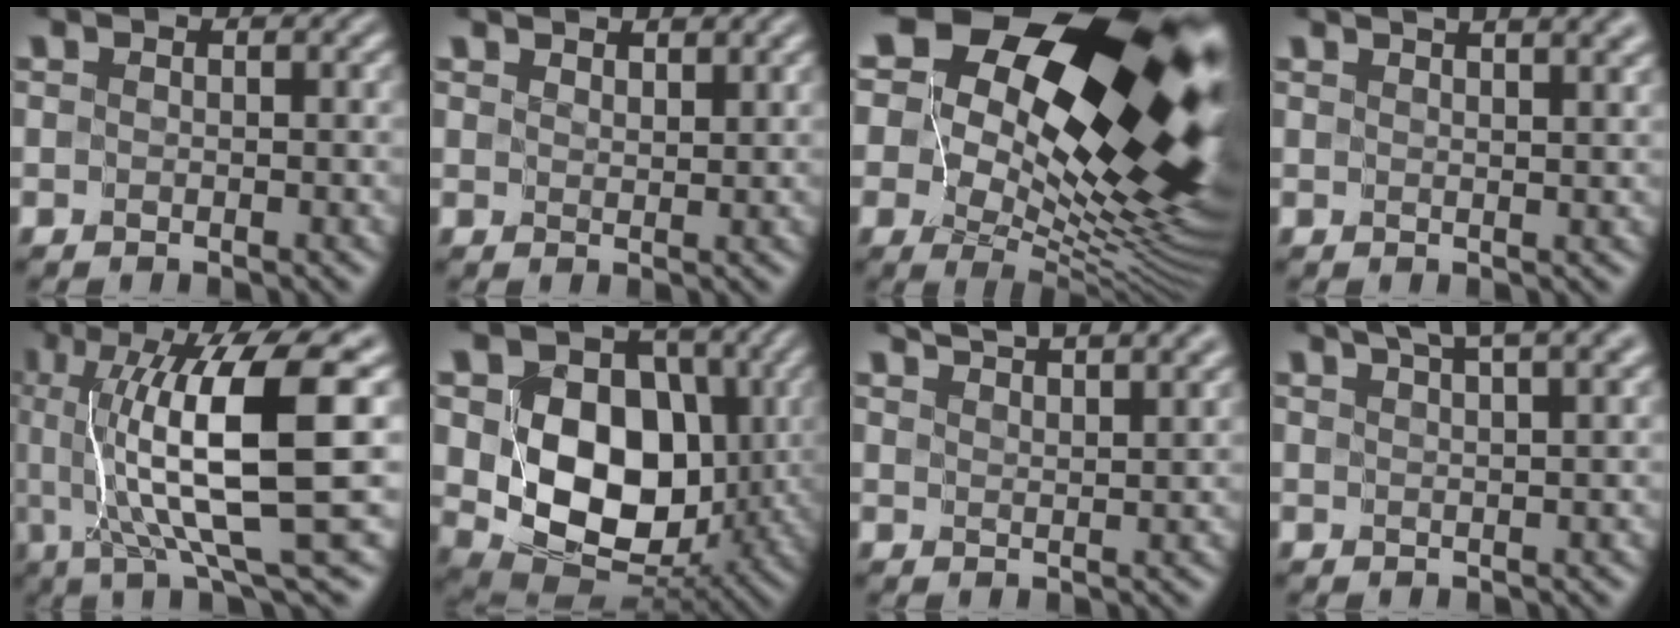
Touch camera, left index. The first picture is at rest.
{"total": 2.1, "force": [2.0, 0.3, 0.4], "torque": [0.002, -0.003, 0.035]}
{"total": 22.6, "force": [7.9, 12.4, 17.2], "torque": [-0.271, 0.039, 0.134]}
{"total": 7.6, "force": [5.2, 3.0, 4.8], "torque": [-0.013, 0.040, 0.033]}
{"total": 11.7, "force": [1.8, 2.4, 11.3], "torque": [-0.168, 0.006, 0.035]}
{"total": 11.5, "force": [1.5, 8.7, 7.3], "torque": [-0.122, -0.006, 0.024]}
{"total": 7.7, "force": [6.3, 2.0, 4.0], "torque": [-0.024, 0.033, 0.053]}
{"total": 7.6, "force": [5.6, 2.1, 4.7], "torque": [-0.038, 0.040, 0.049]}